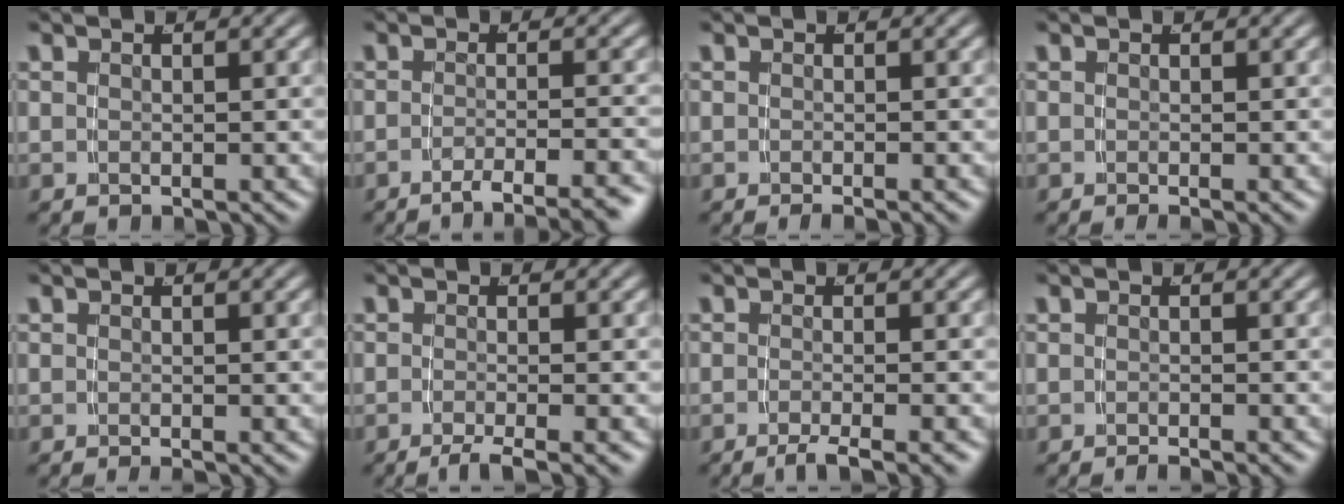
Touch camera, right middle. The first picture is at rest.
{"total": 6.1, "force": [-5.1, 1.0, 3.1], "torque": [-0.043, -0.007, -0.078]}
{"total": 1.1, "force": [-0.9, 0.0, 0.6], "torque": [-0.001, 0.008, -0.019]}
{"total": 0.6, "force": [-0.4, 0.0, 0.5], "torque": [0.000, 0.006, -0.008]}
{"total": 0.6, "force": [-0.5, -0.2, 0.3], "torque": [0.003, 0.006, -0.012]}
{"total": 3.7, "force": [-3.1, 0.7, 2.0], "torque": [-0.031, -0.001, -0.051]}
{"total": 3.7, "force": [-3.1, 0.4, 2.0], "torque": [-0.031, 0.000, -0.052]}
{"total": 1.2, "force": [-1.1, -0.1, 0.4], "torque": [-0.001, 0.007, -0.024]}